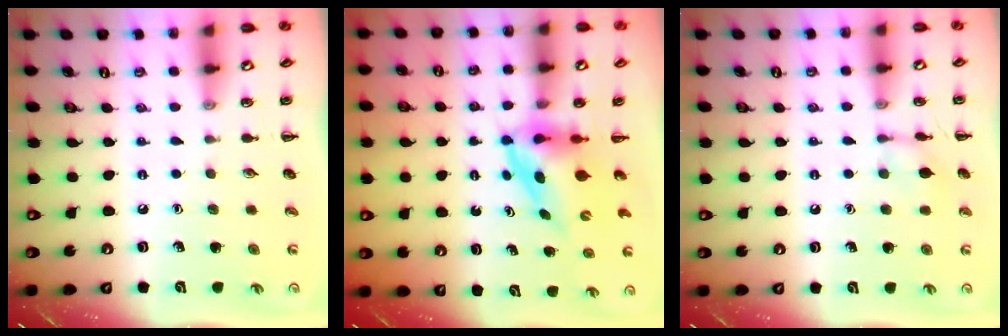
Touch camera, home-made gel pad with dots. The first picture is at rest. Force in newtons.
{"total": 3.9, "press": 3.8, "slide": 0.8}
{"total": 7.2, "press": 7.1, "slide": 1.4}